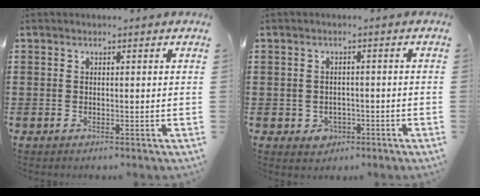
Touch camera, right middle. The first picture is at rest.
{"total": 1.6, "force": [-0.9, 1.3, 0.5], "torque": [-0.017, -0.002, -0.021]}